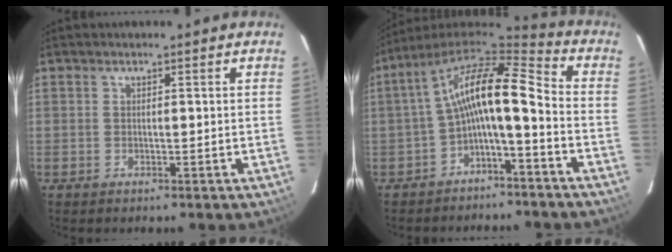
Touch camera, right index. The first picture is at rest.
{"total": 13.2, "force": [-2.9, 4.0, 12.2], "torque": [-0.241, 0.025, -0.059]}